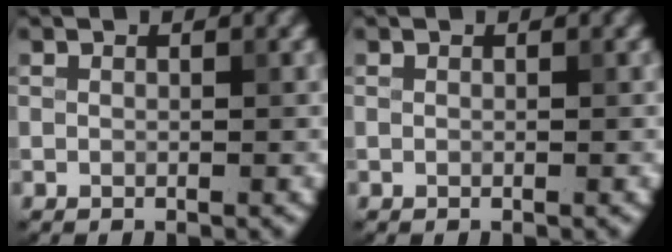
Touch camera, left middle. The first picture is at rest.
{"total": 0.0}